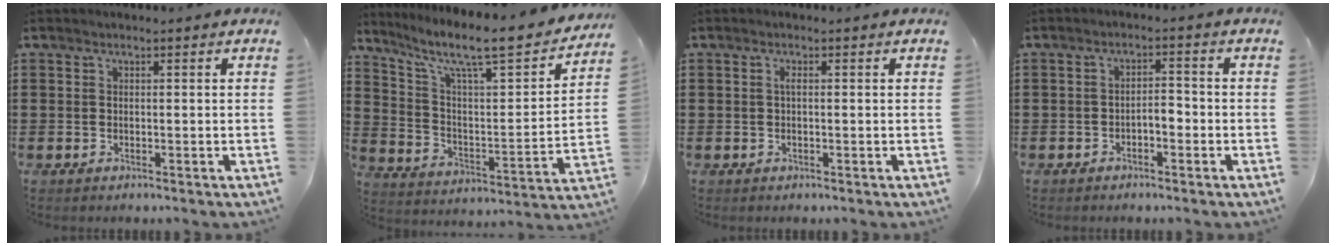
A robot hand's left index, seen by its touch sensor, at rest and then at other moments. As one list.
[{"total": 9.1, "force": [7.0, 1.4, 5.6], "torque": [-0.121, -0.054, 0.108]}, {"total": 0.9, "force": [0.1, 0.2, 0.9], "torque": [-0.017, 0.001, 0.001]}, {"total": 2.5, "force": [-1.4, 1.0, 1.8], "torque": [-0.036, 0.007, -0.030]}]